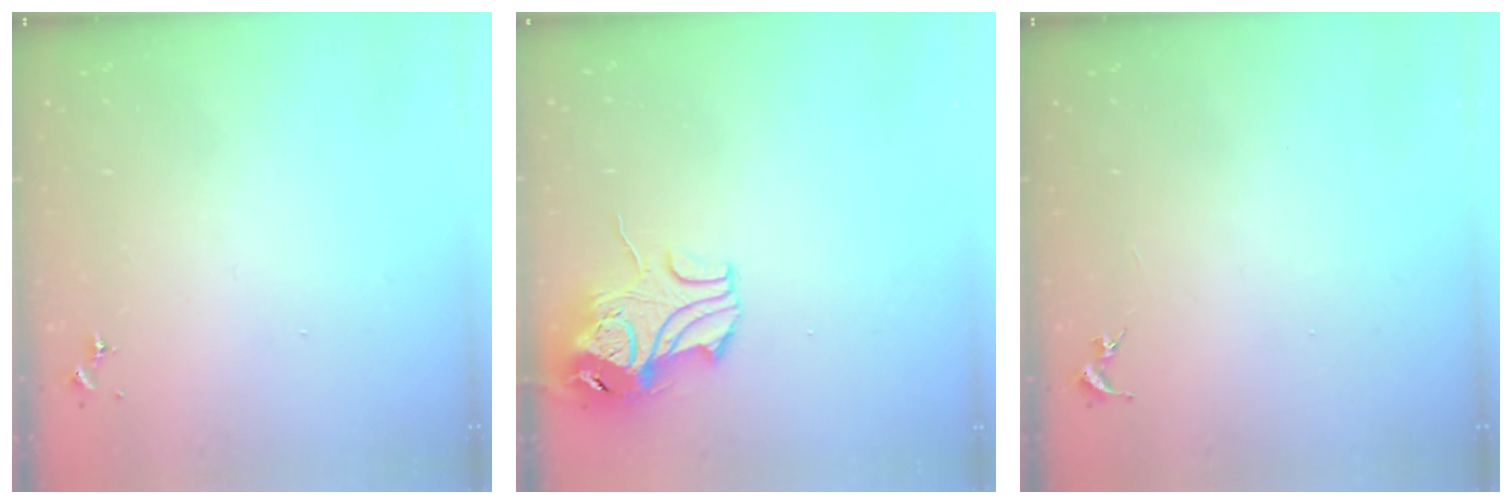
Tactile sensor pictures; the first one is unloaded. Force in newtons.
{"total": 10.5, "press": 10.4, "slide": 1.5}
{"total": 0.0}